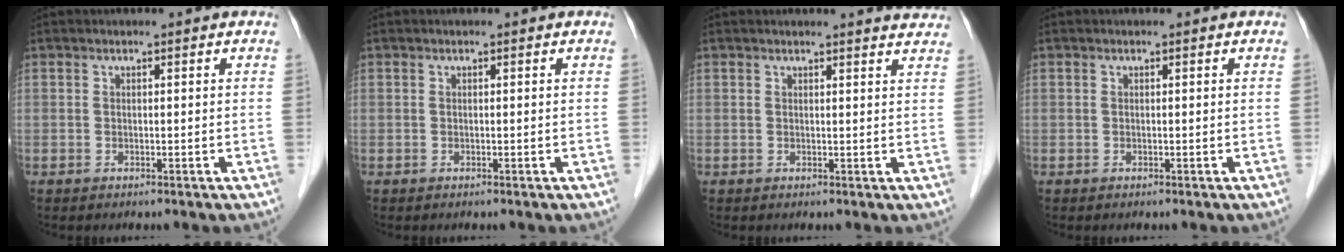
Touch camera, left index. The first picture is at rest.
{"total": 0.0}
{"total": 4.8, "force": [4.7, 0.1, 0.9], "torque": [-0.011, -0.011, 0.031]}
{"total": 0.0}